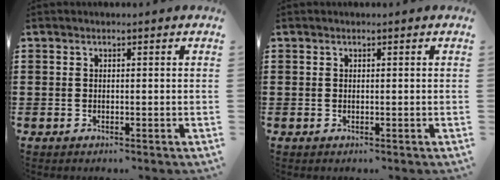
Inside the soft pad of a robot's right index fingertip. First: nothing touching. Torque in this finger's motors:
{"motor_torque": [0.00, 0.00, 0.00, -0.01]}